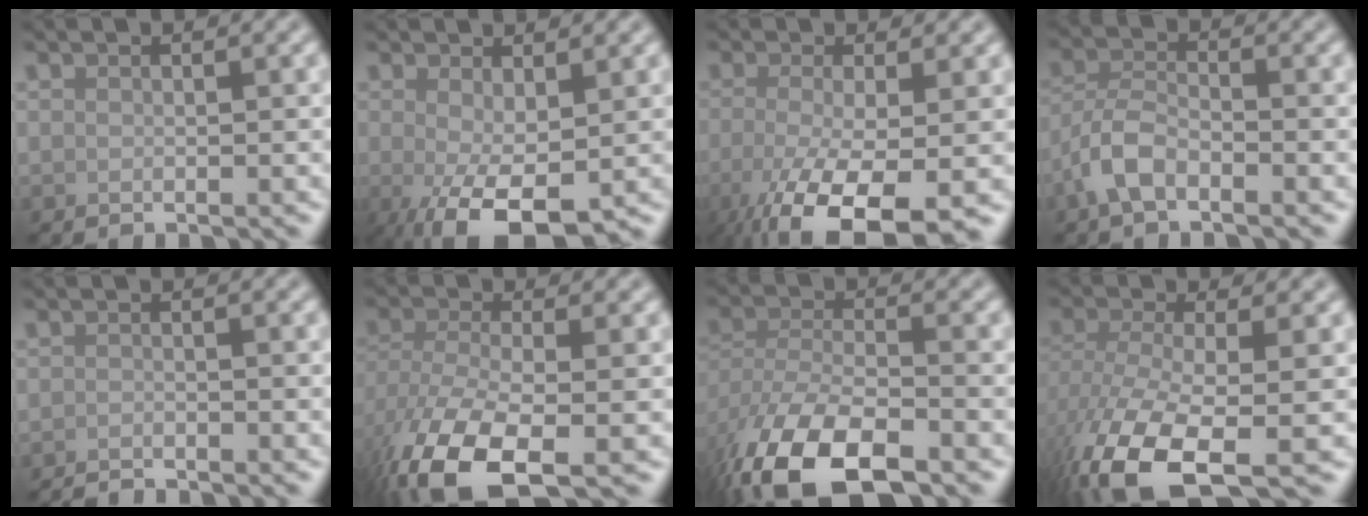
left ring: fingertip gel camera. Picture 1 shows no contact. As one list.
[{"total": 5.3, "force": [-1.3, 1.9, 4.8], "torque": [-0.095, -0.014, -0.019]}, {"total": 9.5, "force": [-4.3, 3.1, 7.8], "torque": [-0.158, -0.028, -0.071]}, {"total": 3.5, "force": [-2.0, 1.5, 2.5], "torque": [-0.051, 0.008, -0.051]}, {"total": 1.2, "force": [-1.2, 0.2, 0.2], "torque": [0.000, -0.001, -0.023]}, {"total": 9.7, "force": [-4.9, 4.5, 7.0], "torque": [-0.159, -0.026, -0.094]}, {"total": 11.9, "force": [-7.0, 5.4, 7.9], "torque": [-0.172, -0.026, -0.129]}, {"total": 10.7, "force": [-5.3, 4.5, 8.1], "torque": [-0.186, -0.032, -0.095]}]